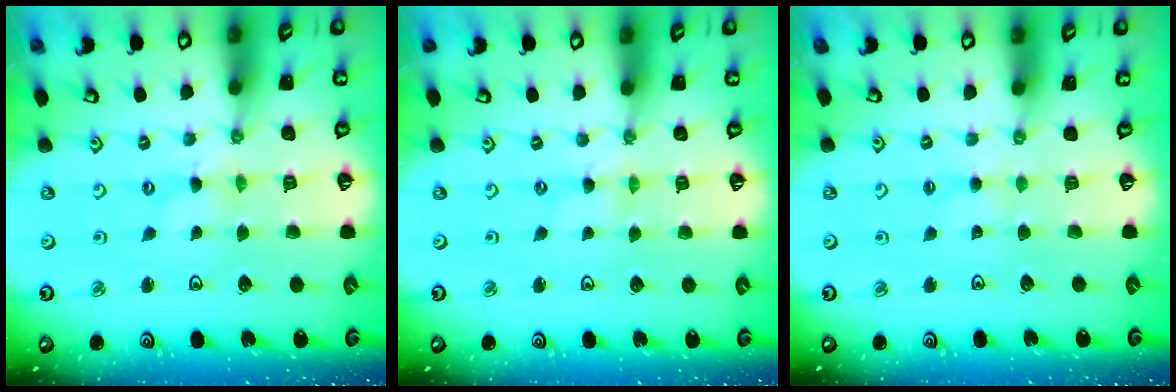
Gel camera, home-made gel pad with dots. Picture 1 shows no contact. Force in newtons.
{"total": 0.0}
{"total": 1.6, "press": 1.6, "slide": 0.3}